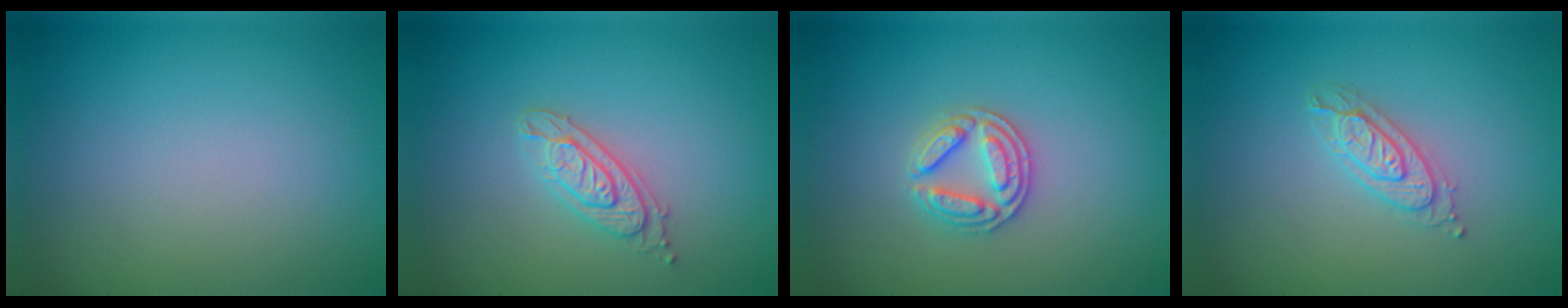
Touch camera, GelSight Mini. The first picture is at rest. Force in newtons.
{"total": 2.4, "press": 2.2, "slide": 0.8}
{"total": 2.9, "press": 2.7, "slide": 0.9}
{"total": 2.1, "press": 2.1, "slide": 0.2}